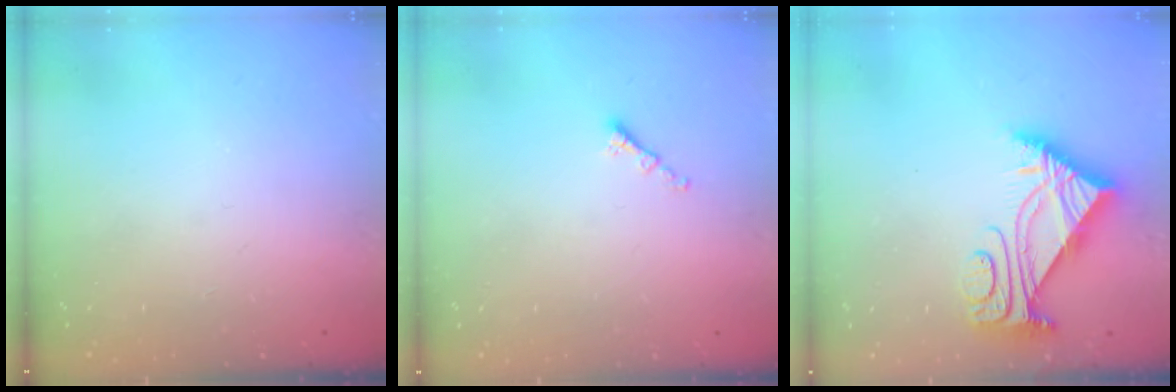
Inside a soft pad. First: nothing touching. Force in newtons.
{"total": 1.4, "press": 1.3, "slide": 0.5}
{"total": 5.9, "press": 5.9, "slide": 0.5}